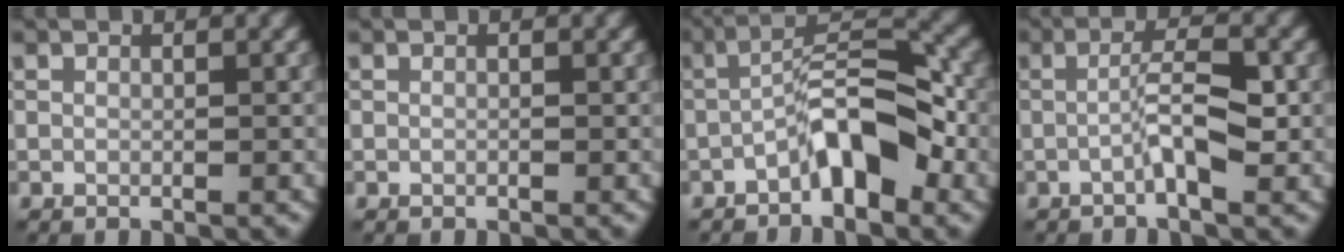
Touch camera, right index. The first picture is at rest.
{"total": 0.0}
{"total": 5.6, "force": [-2.5, 1.9, 4.7], "torque": [-0.078, 0.025, -0.046]}
{"total": 3.7, "force": [-0.9, 0.5, 3.6], "torque": [-0.063, 0.008, -0.023]}